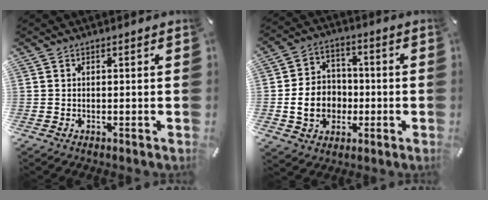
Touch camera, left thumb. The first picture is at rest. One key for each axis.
{"total": 11.0, "fx": -2.0, "fy": 9.3, "fz": 5.5, "tx": -0.121, "ty": 0.022, "tz": -0.034}